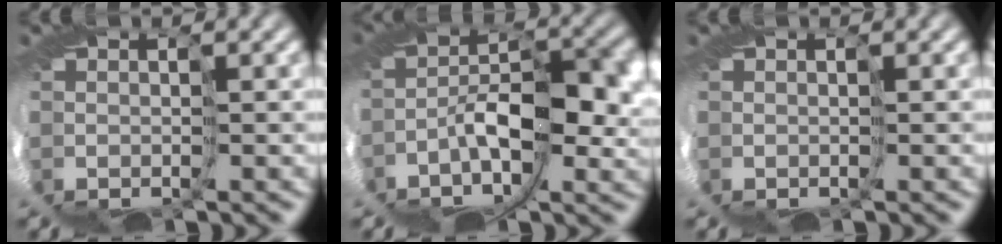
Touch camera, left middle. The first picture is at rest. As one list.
[{"total": 5.2, "force": [-1.5, 2.2, 4.5], "torque": [-0.096, 0.002, -0.032]}, {"total": 0.0}]